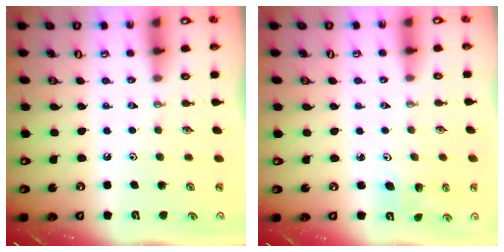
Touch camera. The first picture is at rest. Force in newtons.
{"total": 3.3, "press": 3.1, "slide": 1.3}